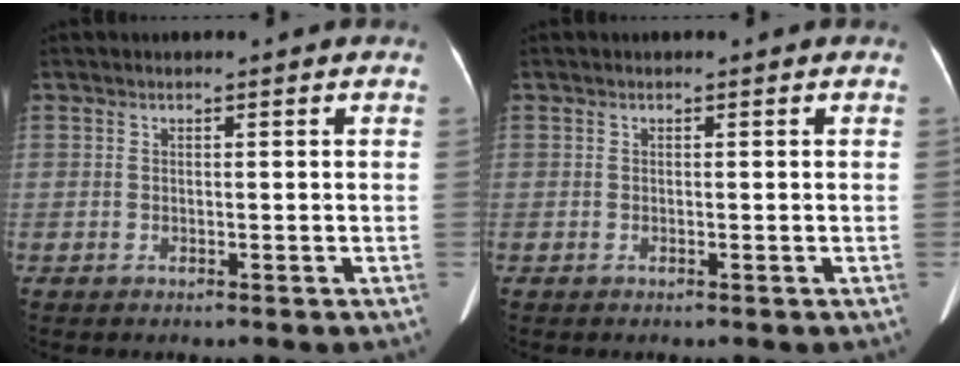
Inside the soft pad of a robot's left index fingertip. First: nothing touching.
{"total": 0.0}